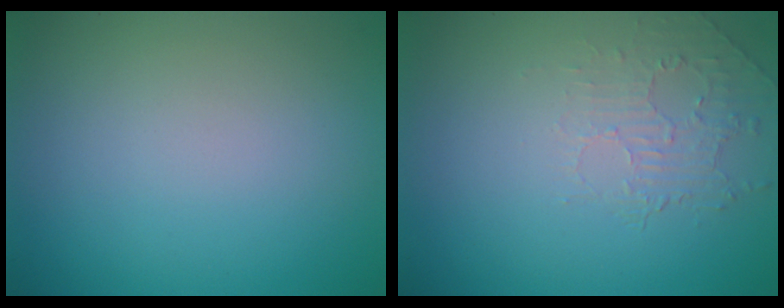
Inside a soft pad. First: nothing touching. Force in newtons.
{"total": 2.0, "press": 0.6, "slide": 1.9}